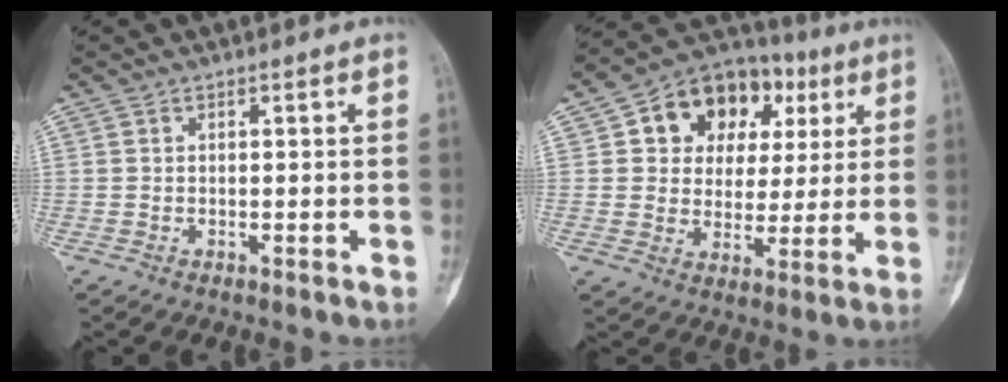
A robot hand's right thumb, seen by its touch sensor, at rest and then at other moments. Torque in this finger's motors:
{"motor_torque": [-0.68, 2.19, 0.75, 0.16, 0.03]}